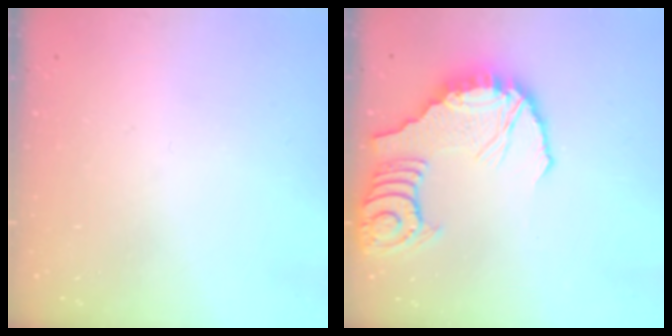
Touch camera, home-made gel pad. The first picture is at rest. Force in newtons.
{"total": 15.5, "press": 15.3, "slide": 1.8}